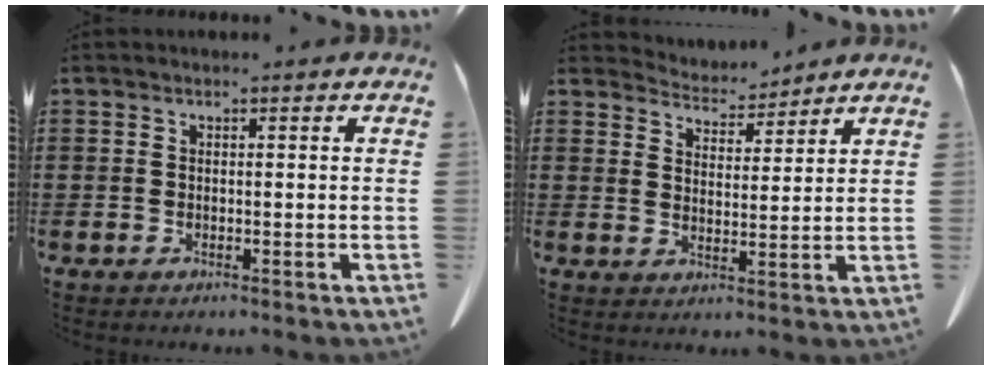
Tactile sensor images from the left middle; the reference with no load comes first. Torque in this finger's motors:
{"motor_torque": [-0.29, 0.00, -0.10, -0.02]}